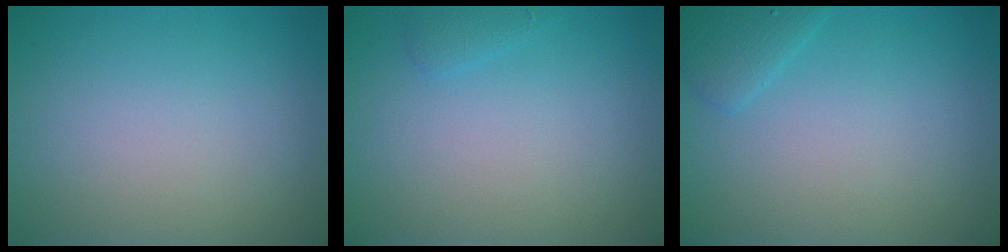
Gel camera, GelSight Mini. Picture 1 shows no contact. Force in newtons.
{"total": 0.8, "press": 0.8, "slide": 0.1}
{"total": 1.6, "press": 1.6, "slide": 0.1}